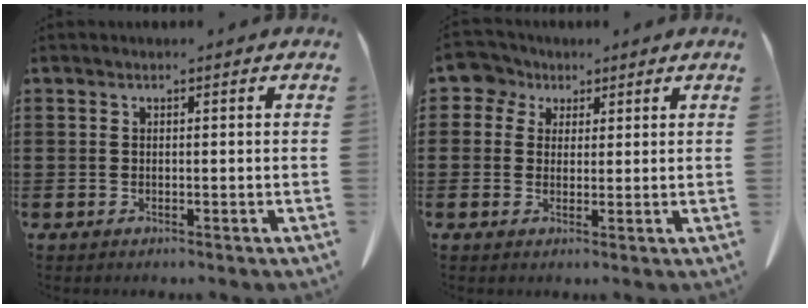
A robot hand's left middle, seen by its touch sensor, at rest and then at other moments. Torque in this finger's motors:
{"motor_torque": [-0.05, 0.08, 0.00, 0.00]}